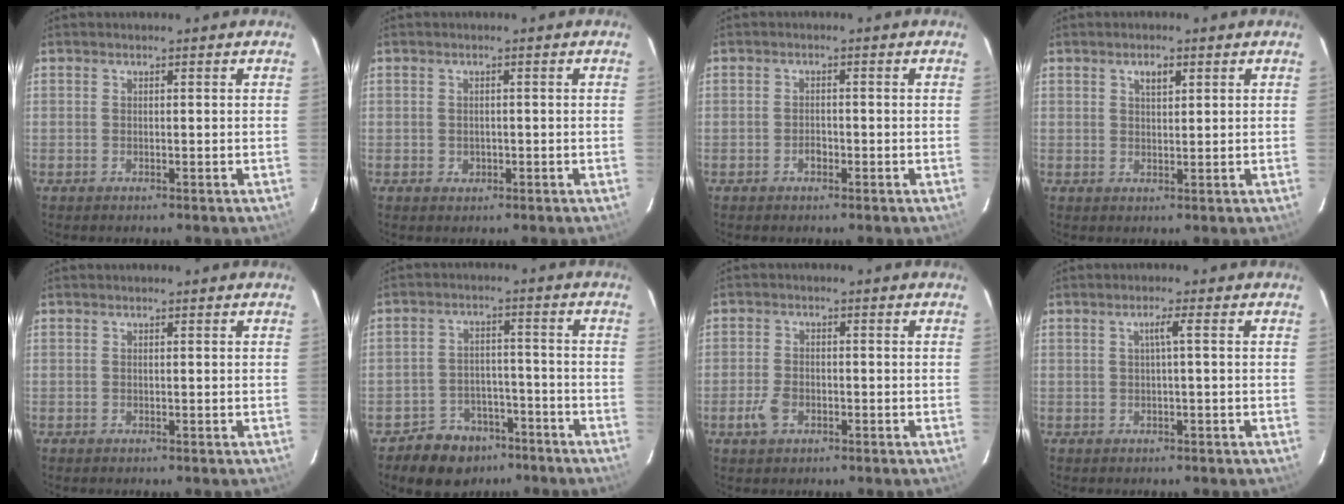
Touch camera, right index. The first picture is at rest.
{"total": 1.4, "force": [-0.3, 1.4, 0.4], "torque": [-0.005, -0.001, 0.000]}
{"total": 1.5, "force": [-0.8, 1.0, 0.7], "torque": [-0.012, 0.003, -0.012]}
{"total": 2.5, "force": [1.3, 1.1, 1.8], "torque": [-0.029, 0.005, 0.022]}
{"total": 0.0}
{"total": 9.3, "force": [-6.6, 6.2, 2.1], "torque": [-0.059, 0.024, -0.085]}
{"total": 4.3, "force": [-1.9, 2.7, 2.7], "torque": [-0.065, -0.001, -0.033]}
{"total": 1.9, "force": [0.1, -0.4, 1.8], "torque": [-0.034, 0.002, 0.003]}